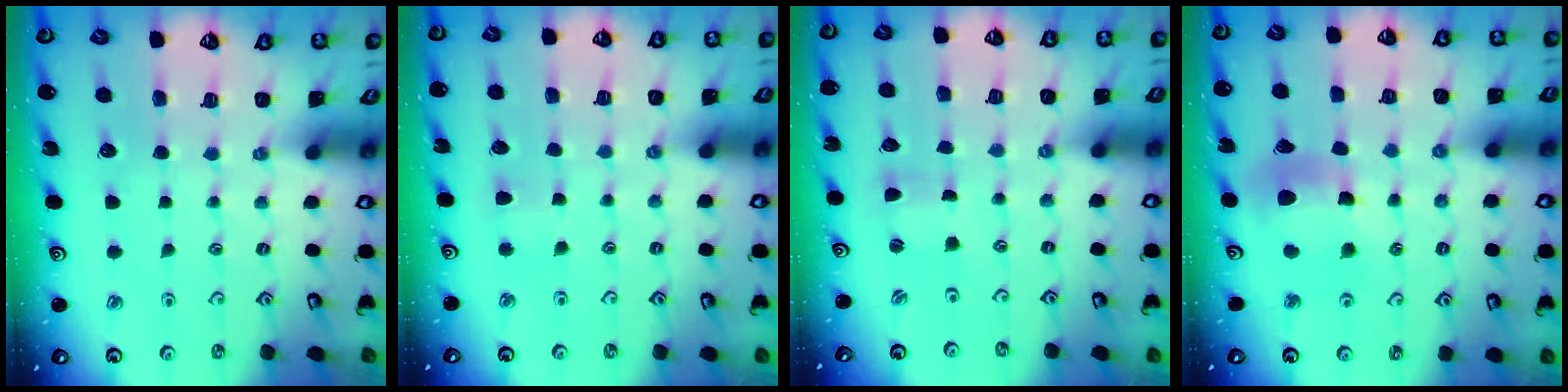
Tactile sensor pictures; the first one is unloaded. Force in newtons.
{"total": 2.5, "press": 2.4, "slide": 0.7}
{"total": 0.0}
{"total": 10.6, "press": 10.5, "slide": 1.3}